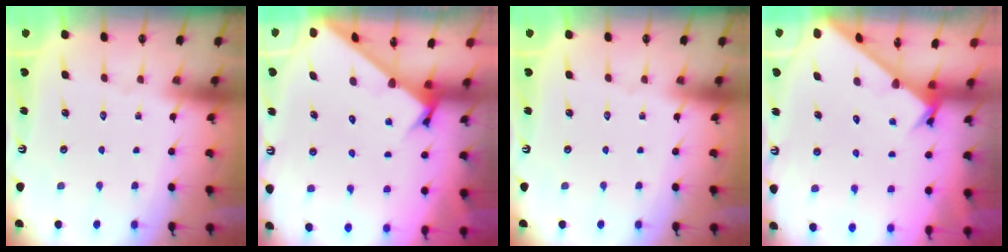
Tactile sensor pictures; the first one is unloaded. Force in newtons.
{"total": 2.9, "press": 2.9, "slide": 0.2}
{"total": 0.0}
{"total": 2.3, "press": 2.3, "slide": 0.1}